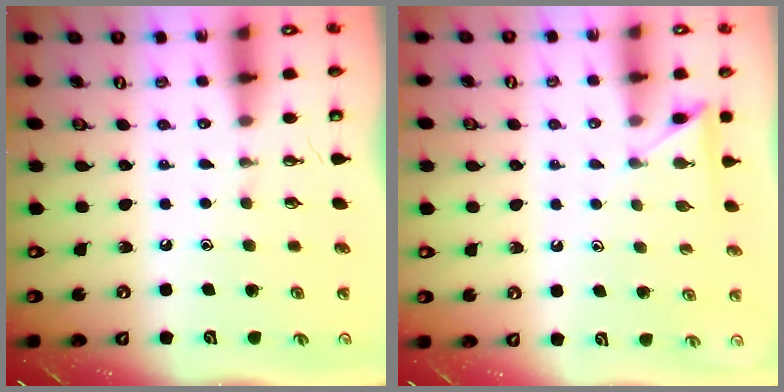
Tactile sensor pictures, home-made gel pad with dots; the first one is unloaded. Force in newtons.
{"total": 5.5, "press": 5.5, "slide": 0.5}